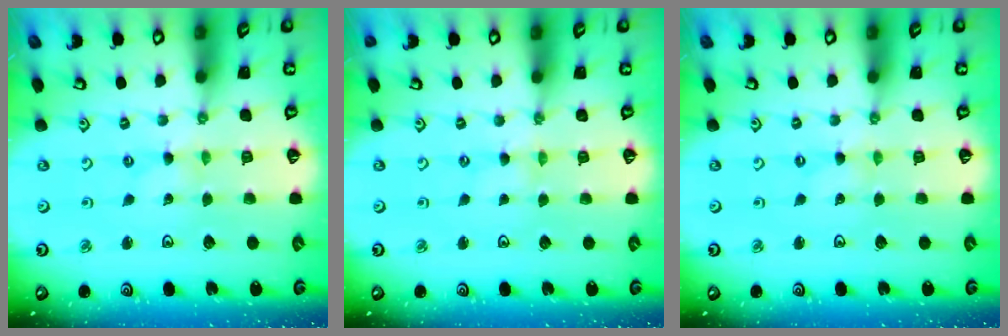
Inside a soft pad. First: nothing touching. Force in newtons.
{"total": 0.0}
{"total": 0.0}